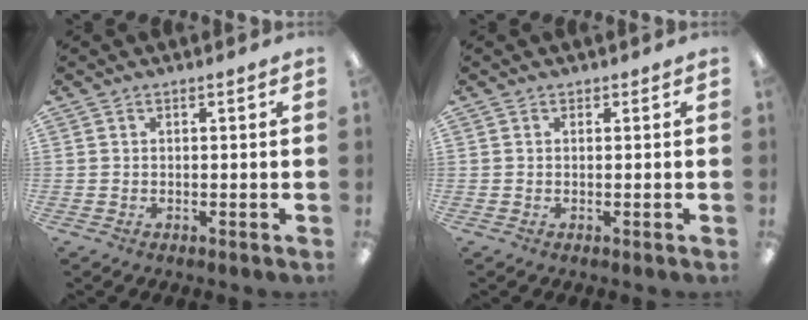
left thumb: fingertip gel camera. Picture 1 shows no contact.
{"total": 0.0}